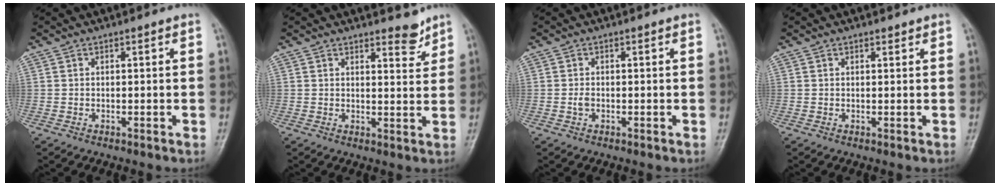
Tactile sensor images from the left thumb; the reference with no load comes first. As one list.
[{"total": 3.8, "force": [3.2, 1.3, 1.4], "torque": [-0.002, -0.027, 0.045]}, {"total": 1.1, "force": [-0.2, 0.8, 0.8], "torque": [-0.013, 0.000, -0.004]}, {"total": 0.9, "force": [0.8, 0.4, 0.2], "torque": [0.001, -0.006, 0.010]}]